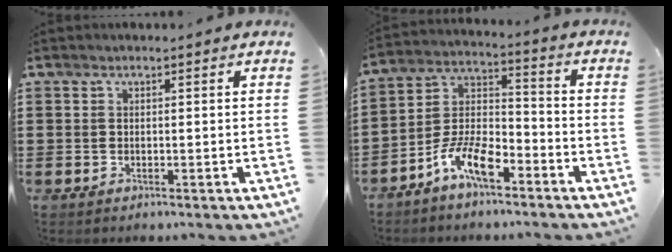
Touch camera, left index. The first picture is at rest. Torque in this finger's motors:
{"motor_torque": [0.78, 0.78, 0.41, 0.11]}